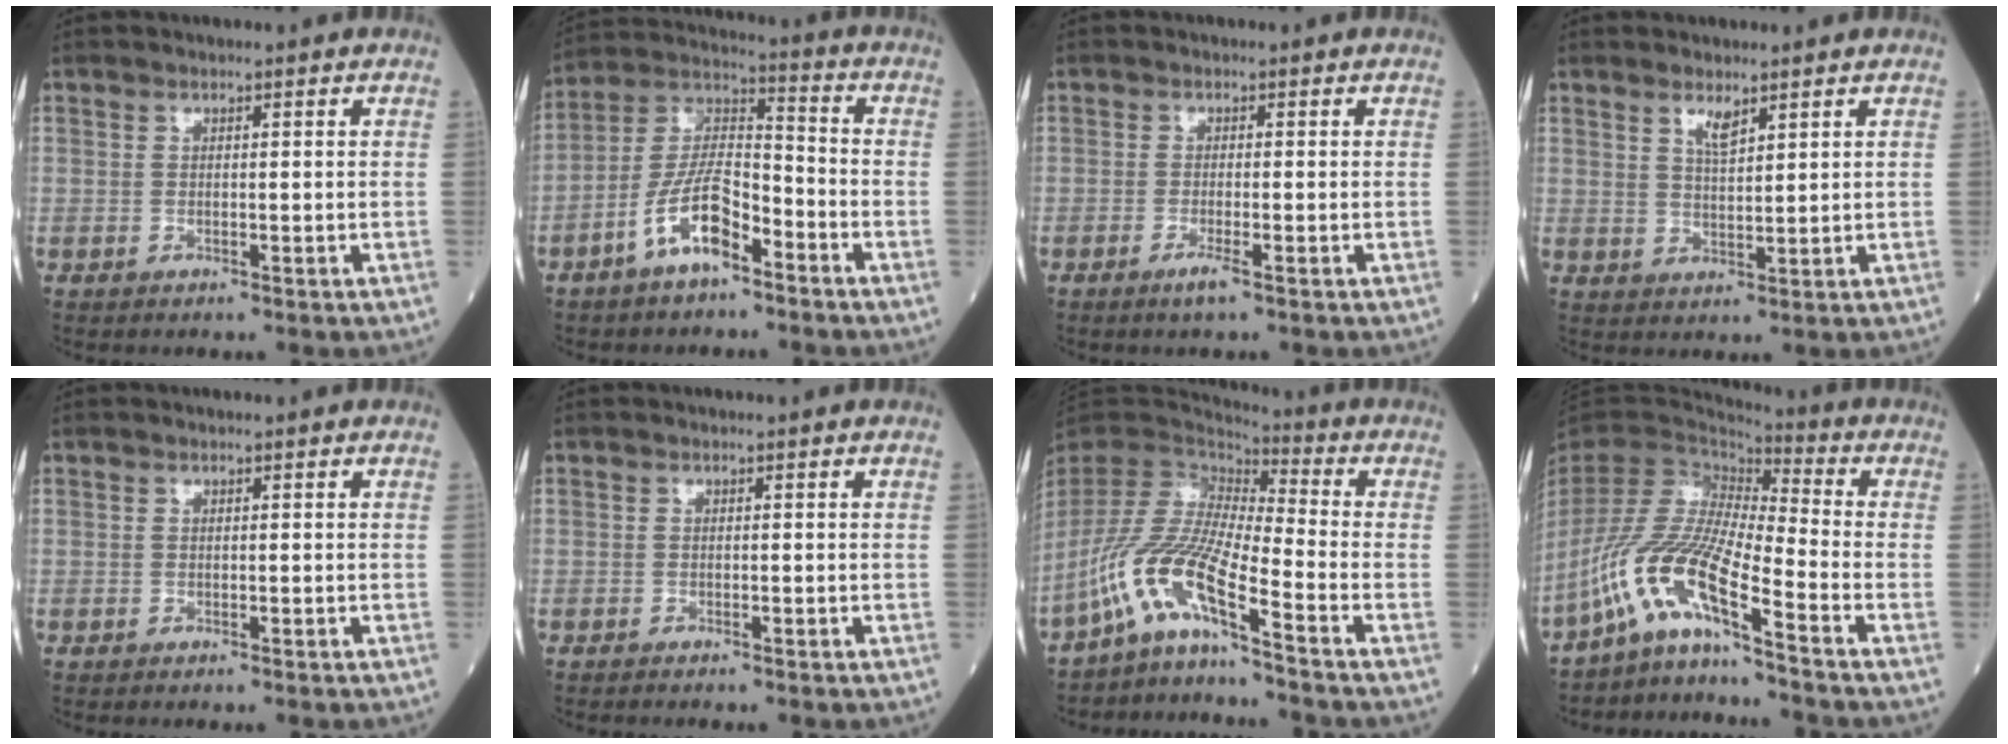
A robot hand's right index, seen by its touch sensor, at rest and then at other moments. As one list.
[{"total": 10.5, "force": [-5.6, 3.3, 8.2], "torque": [-0.171, 0.013, -0.107]}, {"total": 2.1, "force": [-1.3, -0.2, 1.7], "torque": [-0.036, -0.006, -0.027]}, {"total": 2.9, "force": [2.0, 0.5, 2.0], "torque": [-0.040, -0.004, 0.040]}, {"total": 0.0}, {"total": 1.0, "force": [-0.9, -0.1, 0.4], "torque": [-0.008, 0.000, -0.012]}, {"total": 11.3, "force": [-7.3, 0.0, 8.6], "torque": [-0.184, -0.008, -0.148]}, {"total": 11.9, "force": [-8.0, 0.1, 8.8], "torque": [-0.188, -0.007, -0.160]}]